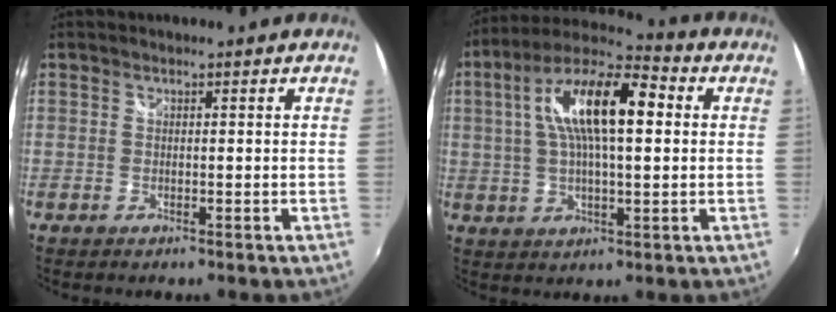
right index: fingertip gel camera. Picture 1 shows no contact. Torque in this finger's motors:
{"motor_torque": [0.90, 0.46, 0.52, 0.21]}